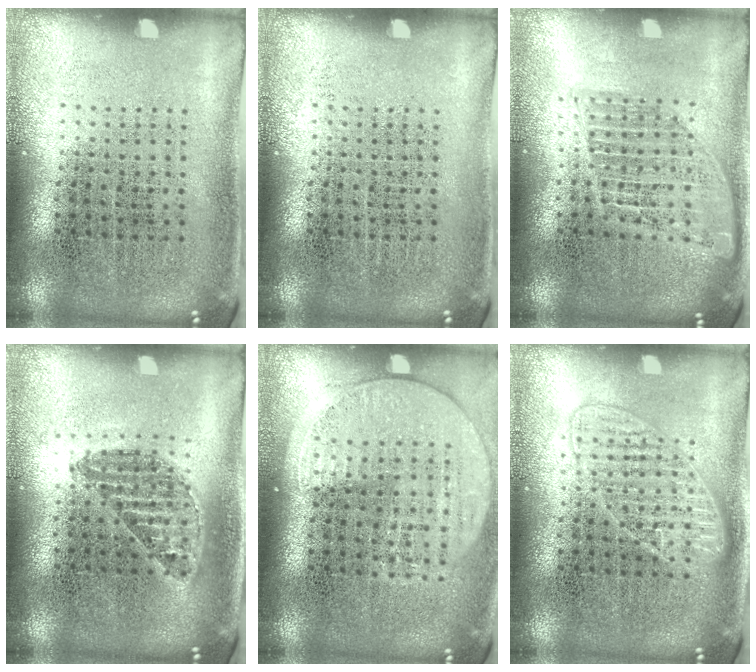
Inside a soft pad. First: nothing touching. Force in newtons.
{"total": 0.0}
{"total": 1.5, "press": 1.4, "slide": 0.7}
{"total": 1.2, "press": 1.0, "slide": 0.5}
{"total": 1.5, "press": 1.4, "slide": 0.5}
{"total": 2.4, "press": 2.3, "slide": 0.4}